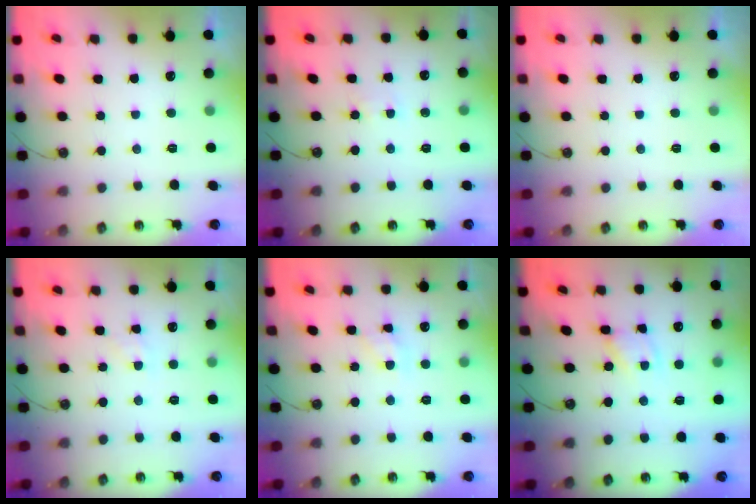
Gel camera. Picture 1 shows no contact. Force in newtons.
{"total": 2.8, "press": 2.7, "slide": 0.4}
{"total": 0.0}
{"total": 1.4, "press": 1.4, "slide": 0.3}
{"total": 7.5, "press": 7.5, "slide": 0.7}
{"total": 2.5, "press": 2.5, "slide": 0.1}